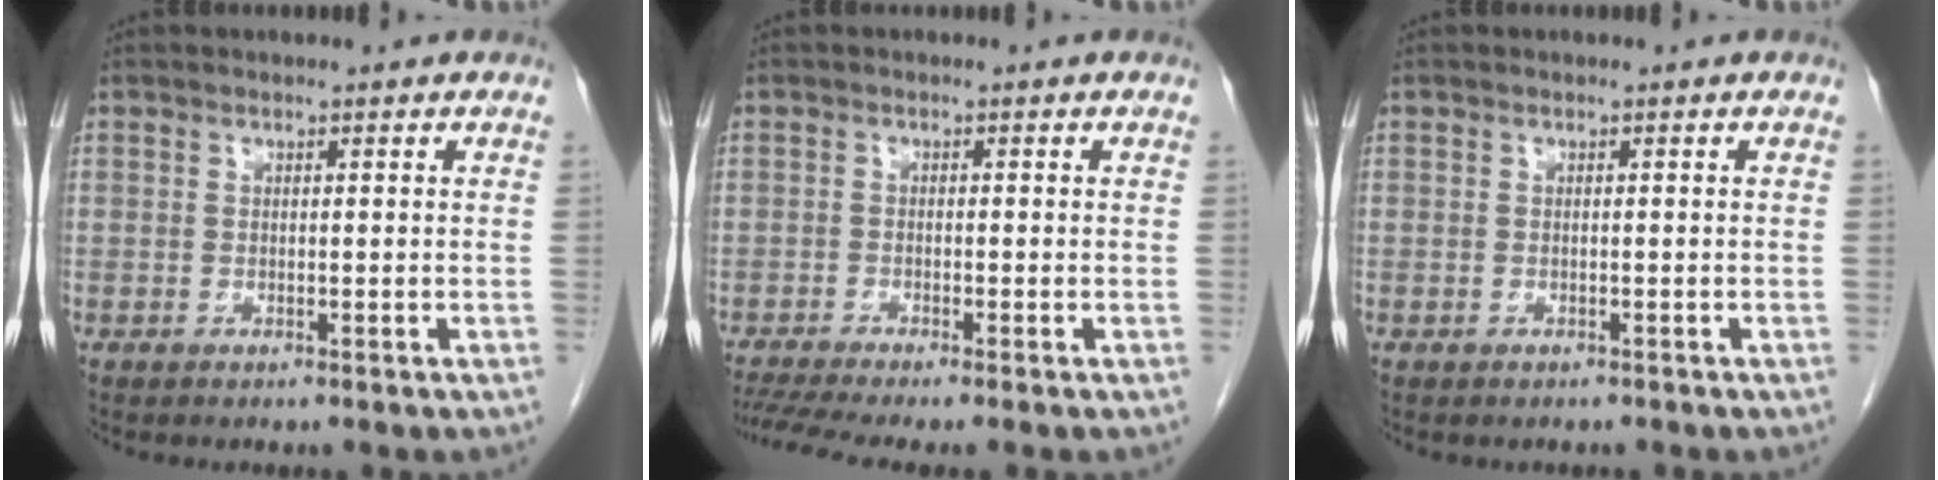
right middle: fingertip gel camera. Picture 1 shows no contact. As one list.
[{"total": 6.3, "force": [-5.3, -0.5, 3.4], "torque": [-0.059, -0.013, -0.089]}, {"total": 0.8, "force": [-0.6, 0.4, 0.1], "torque": [-0.012, 0.000, -0.009]}]